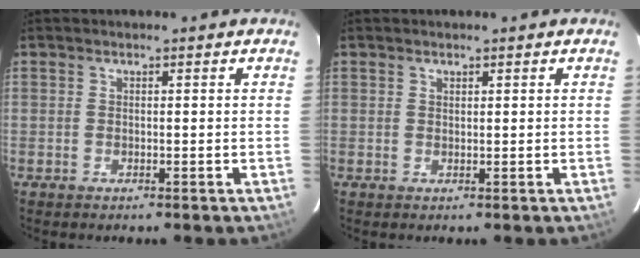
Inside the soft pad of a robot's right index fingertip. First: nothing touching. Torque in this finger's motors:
{"motor_torque": [-0.07, -0.01, -0.06, 0.00]}